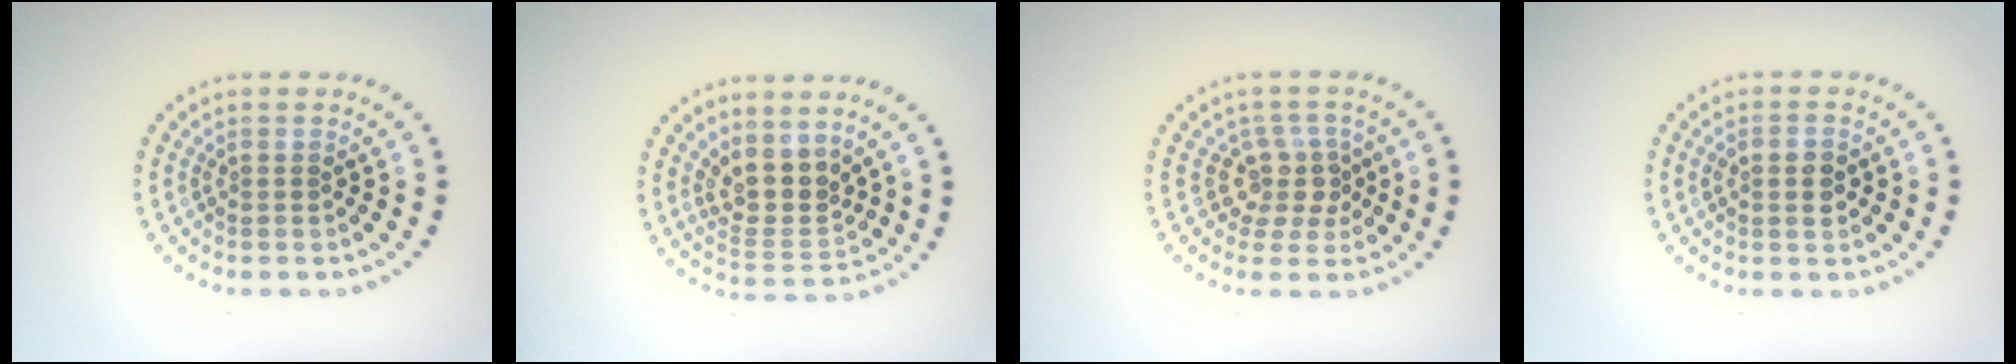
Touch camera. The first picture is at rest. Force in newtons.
{"total": 3.7, "press": 2.9, "slide": 2.2}
{"total": 2.9, "press": 2.2, "slide": 1.9}
{"total": 2.0, "press": 2.0, "slide": 0.2}